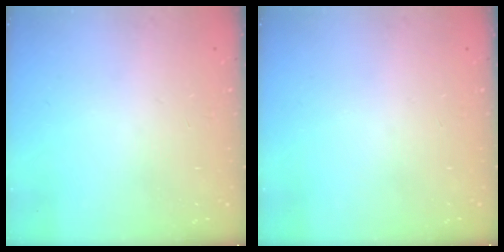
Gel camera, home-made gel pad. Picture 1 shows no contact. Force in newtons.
{"total": 0.0}